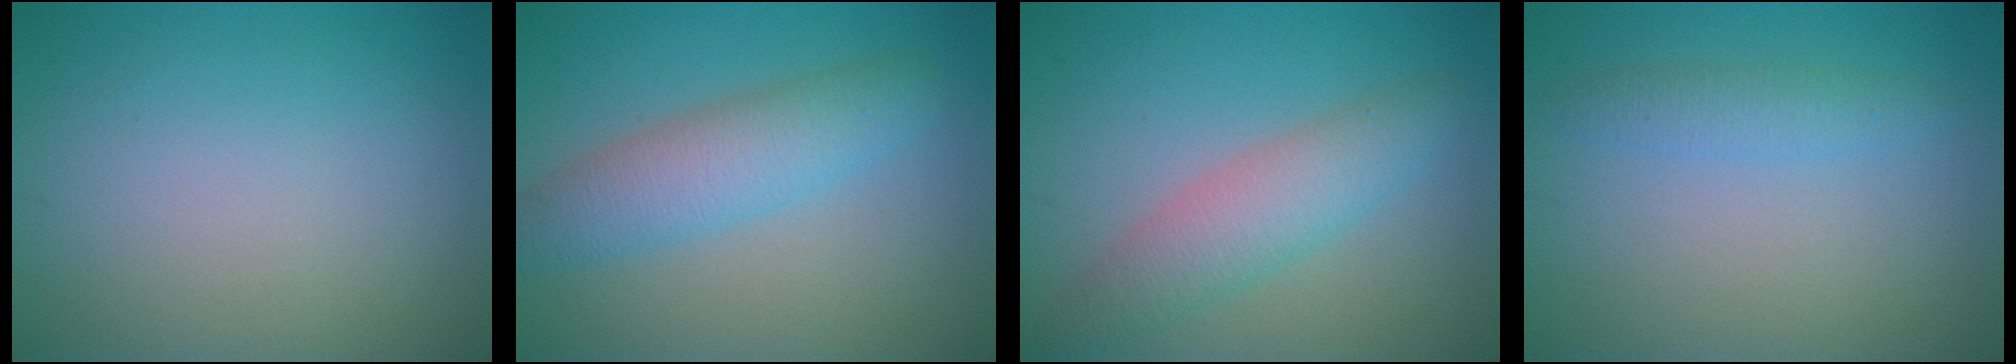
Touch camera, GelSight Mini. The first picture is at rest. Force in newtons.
{"total": 4.6, "press": 4.6, "slide": 0.1}
{"total": 4.1, "press": 4.1, "slide": 0.1}
{"total": 2.0, "press": 2.0, "slide": 0.1}